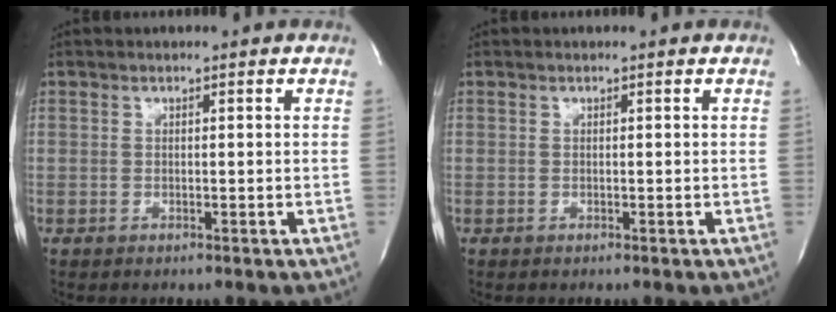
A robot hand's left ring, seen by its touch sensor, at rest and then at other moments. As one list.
[{"total": 0.0}]